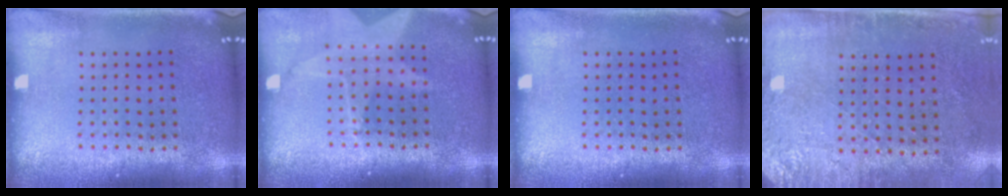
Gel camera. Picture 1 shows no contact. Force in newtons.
{"total": 1.8, "press": 1.5, "slide": 1.1}
{"total": 0.0}
{"total": 2.8, "press": 2.3, "slide": 1.6}